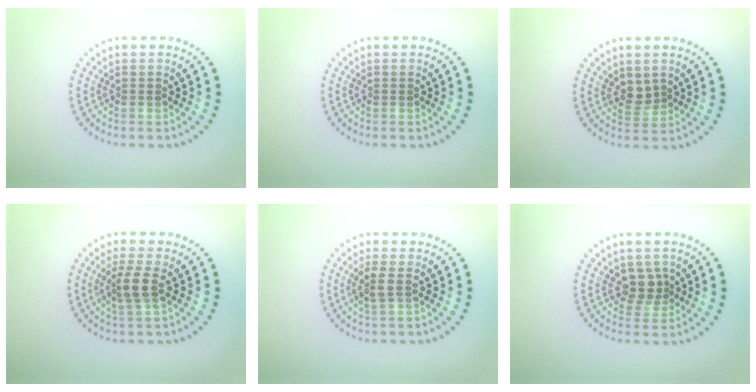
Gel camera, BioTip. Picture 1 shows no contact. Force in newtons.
{"total": 0.0}
{"total": 1.6, "press": 1.4, "slide": 0.7}
{"total": 2.3, "press": 2.0, "slide": 1.2}
{"total": 1.6, "press": 1.5, "slide": 0.6}
{"total": 2.3, "press": 1.9, "slide": 1.3}